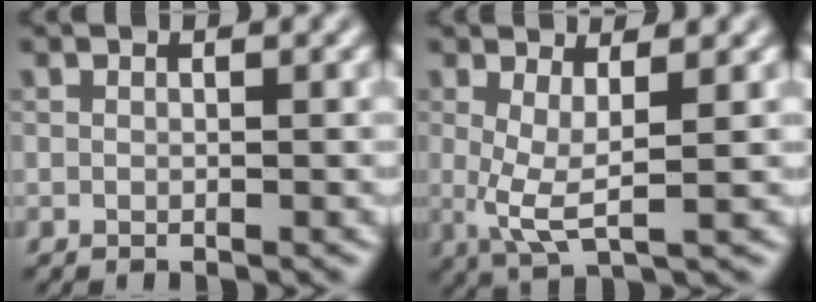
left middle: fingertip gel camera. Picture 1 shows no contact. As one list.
[{"total": 4.0, "force": [0.7, 1.1, 3.8], "torque": [-0.076, -0.006, 0.012]}]